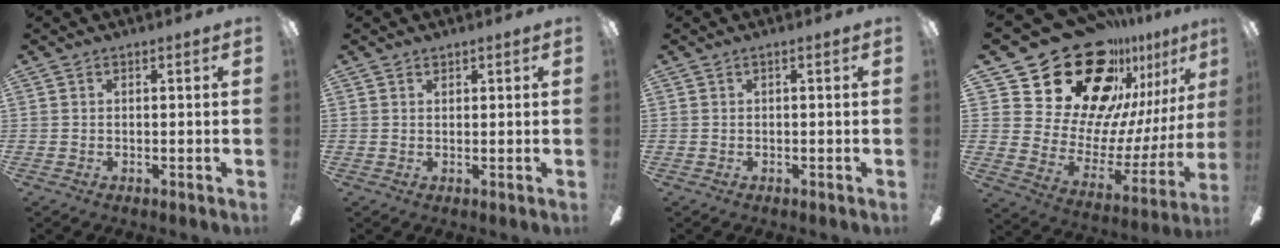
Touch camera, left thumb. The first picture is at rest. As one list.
[{"total": 1.1, "force": [0.9, 0.6, 0.2], "torque": [0.002, -0.002, 0.016]}, {"total": 0.0}, {"total": 30.4, "force": [21.4, 16.6, 13.8], "torque": [-0.222, -0.158, 0.414]}]